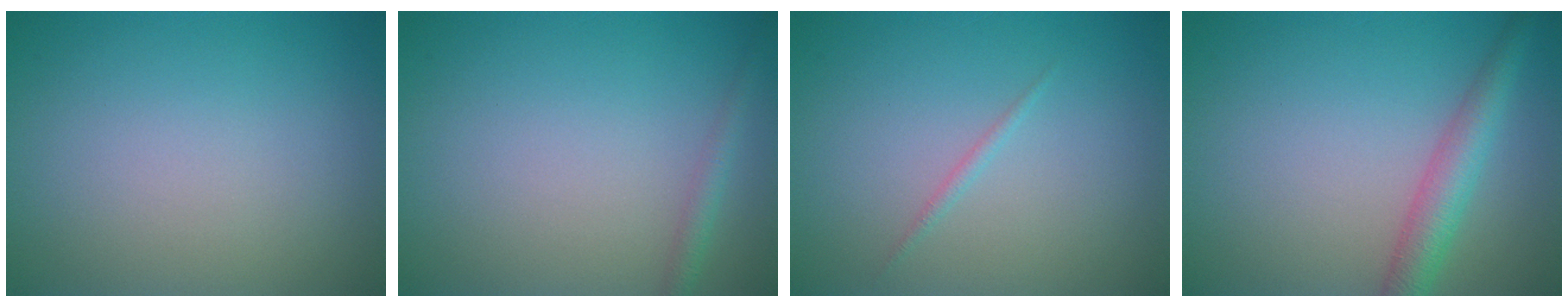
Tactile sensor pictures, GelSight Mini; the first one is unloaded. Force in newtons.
{"total": 1.3, "press": 1.3, "slide": 0.1}
{"total": 0.6, "press": 0.6, "slide": 0.0}
{"total": 3.6, "press": 3.6, "slide": 0.1}